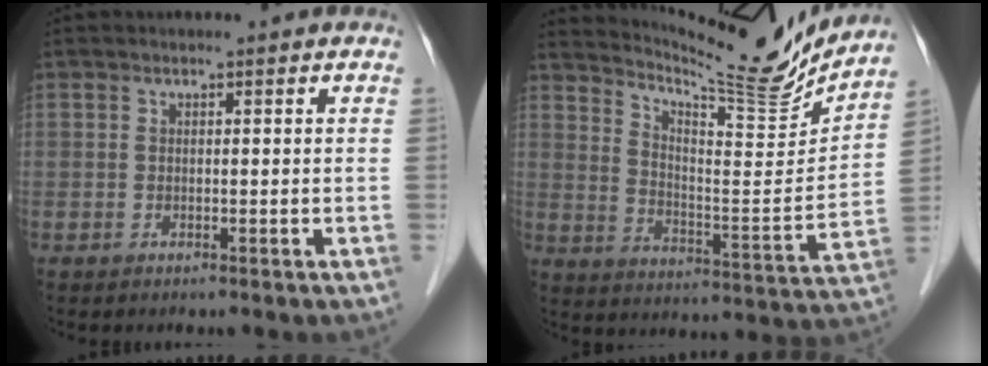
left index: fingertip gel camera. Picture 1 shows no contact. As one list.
[{"total": 16.4, "force": [15.9, -0.3, 4.1], "torque": [-0.084, -0.065, 0.233]}]